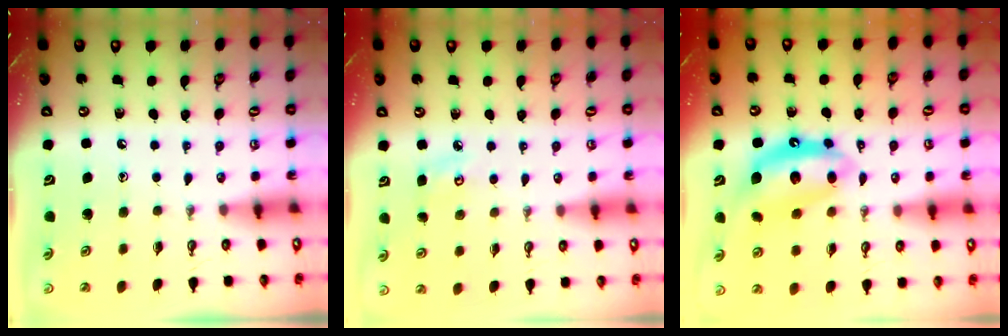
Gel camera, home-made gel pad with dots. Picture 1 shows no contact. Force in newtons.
{"total": 5.1, "press": 5.1, "slide": 0.5}
{"total": 12.5, "press": 12.4, "slide": 1.0}